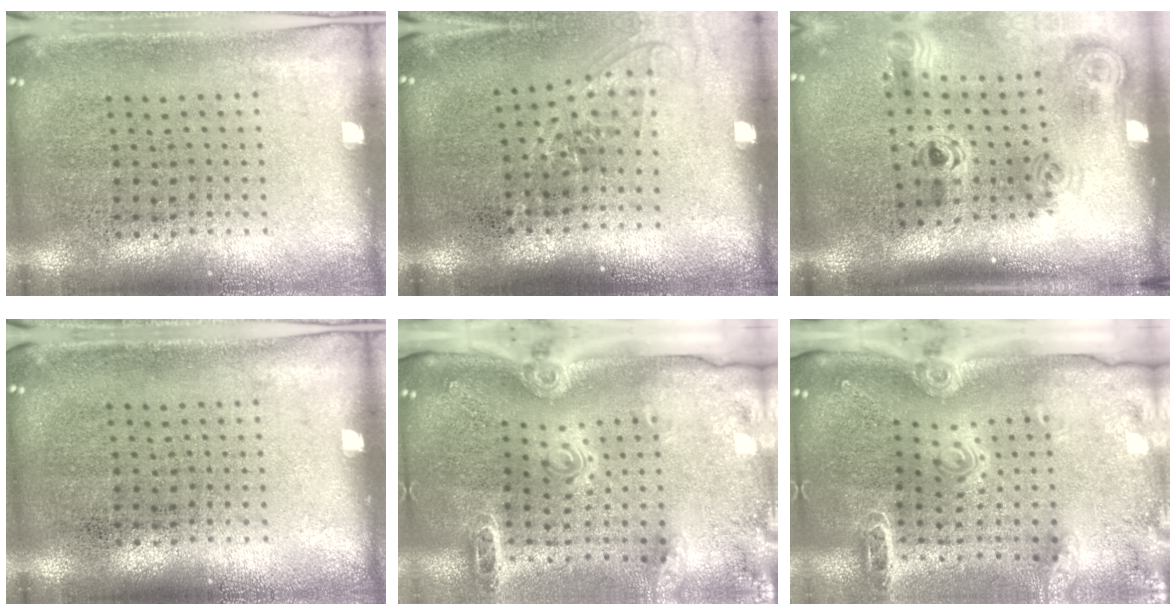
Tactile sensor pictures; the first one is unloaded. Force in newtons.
{"total": 1.2, "press": 1.0, "slide": 0.7}
{"total": 1.8, "press": 1.3, "slide": 1.3}
{"total": 0.0}
{"total": 2.9, "press": 2.0, "slide": 2.1}
{"total": 2.5, "press": 2.0, "slide": 1.5}